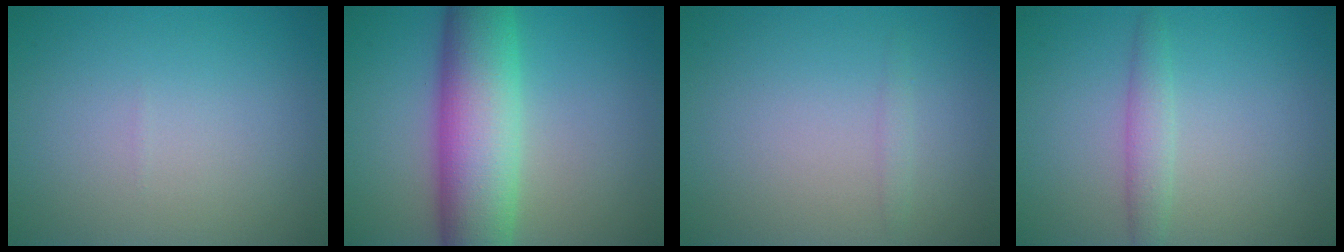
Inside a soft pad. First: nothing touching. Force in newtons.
{"total": 10.1, "press": 10.1, "slide": 0.3}
{"total": 0.8, "press": 0.8, "slide": 0.0}
{"total": 1.9, "press": 1.9, "slide": 0.1}